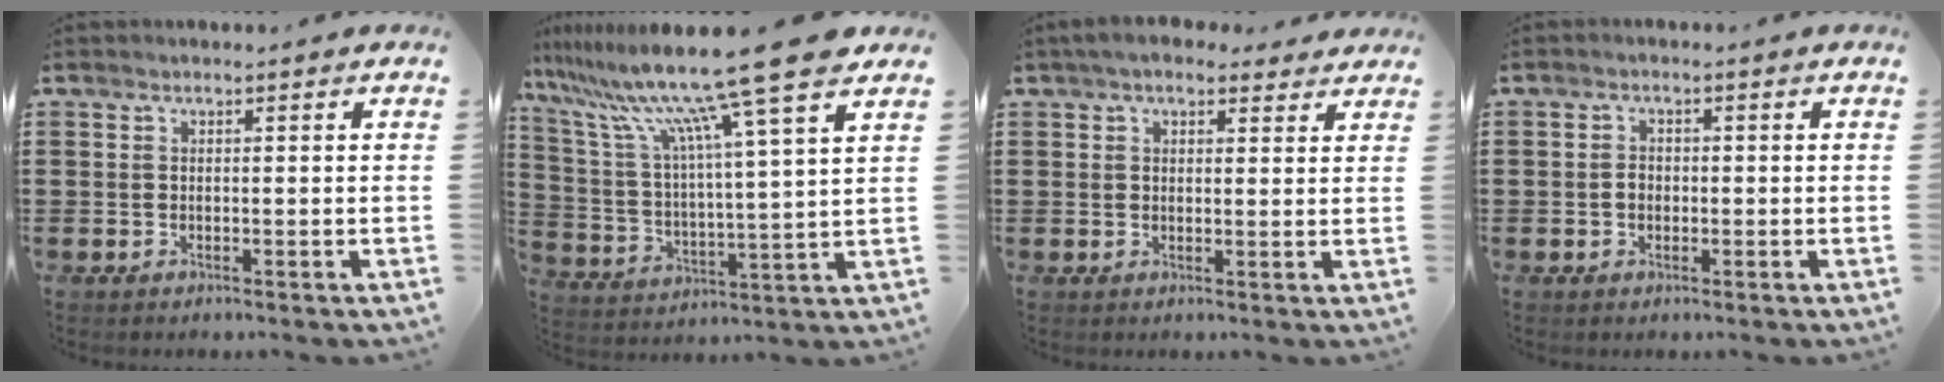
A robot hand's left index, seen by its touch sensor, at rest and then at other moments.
{"total": 15.6, "force": [12.1, -0.6, 9.9], "torque": [-0.214, -0.063, 0.194]}
{"total": 4.1, "force": [3.2, 1.7, 1.8], "torque": [-0.045, 0.002, 0.060]}
{"total": 1.8, "force": [-0.2, 1.3, 1.2], "torque": [-0.026, 0.006, -0.005]}